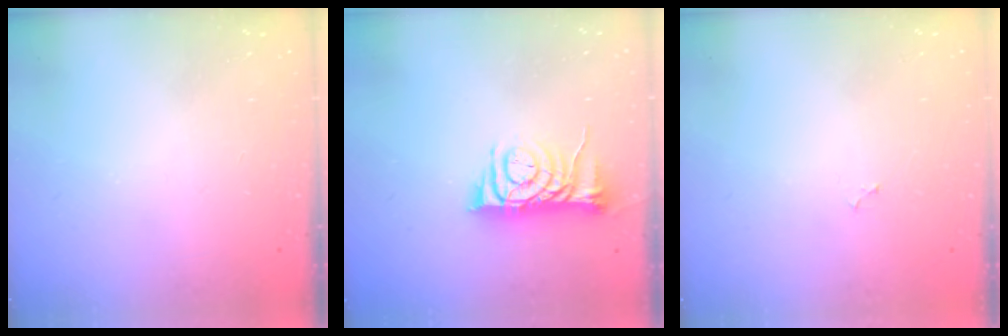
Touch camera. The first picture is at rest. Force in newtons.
{"total": 8.0, "press": 8.0, "slide": 0.1}
{"total": 2.3, "press": 2.3, "slide": 0.2}